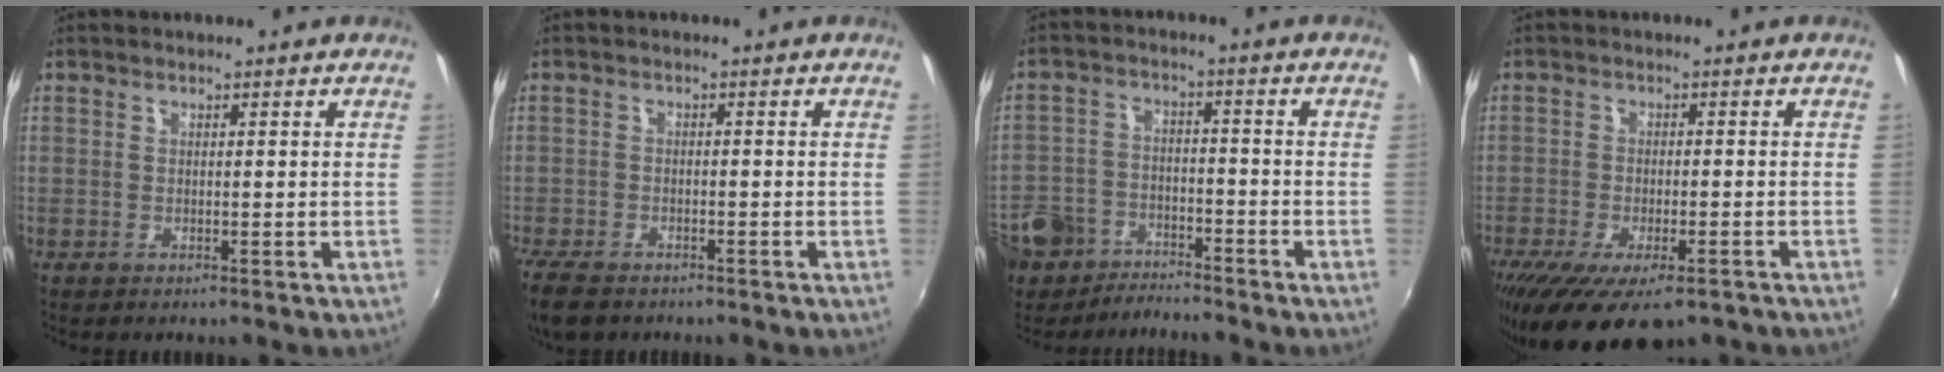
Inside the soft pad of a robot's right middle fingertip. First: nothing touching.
{"total": 6.8, "force": [-5.3, 2.8, 3.2], "torque": [-0.091, -0.026, -0.102]}
{"total": 13.0, "force": [-10.2, 6.7, 4.7], "torque": [-0.135, -0.014, -0.184]}
{"total": 14.0, "force": [-9.4, 5.2, 9.0], "torque": [-0.188, -0.048, -0.146]}